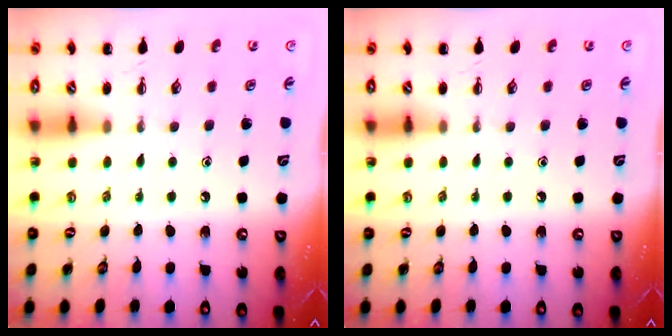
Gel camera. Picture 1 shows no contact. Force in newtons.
{"total": 0.0}